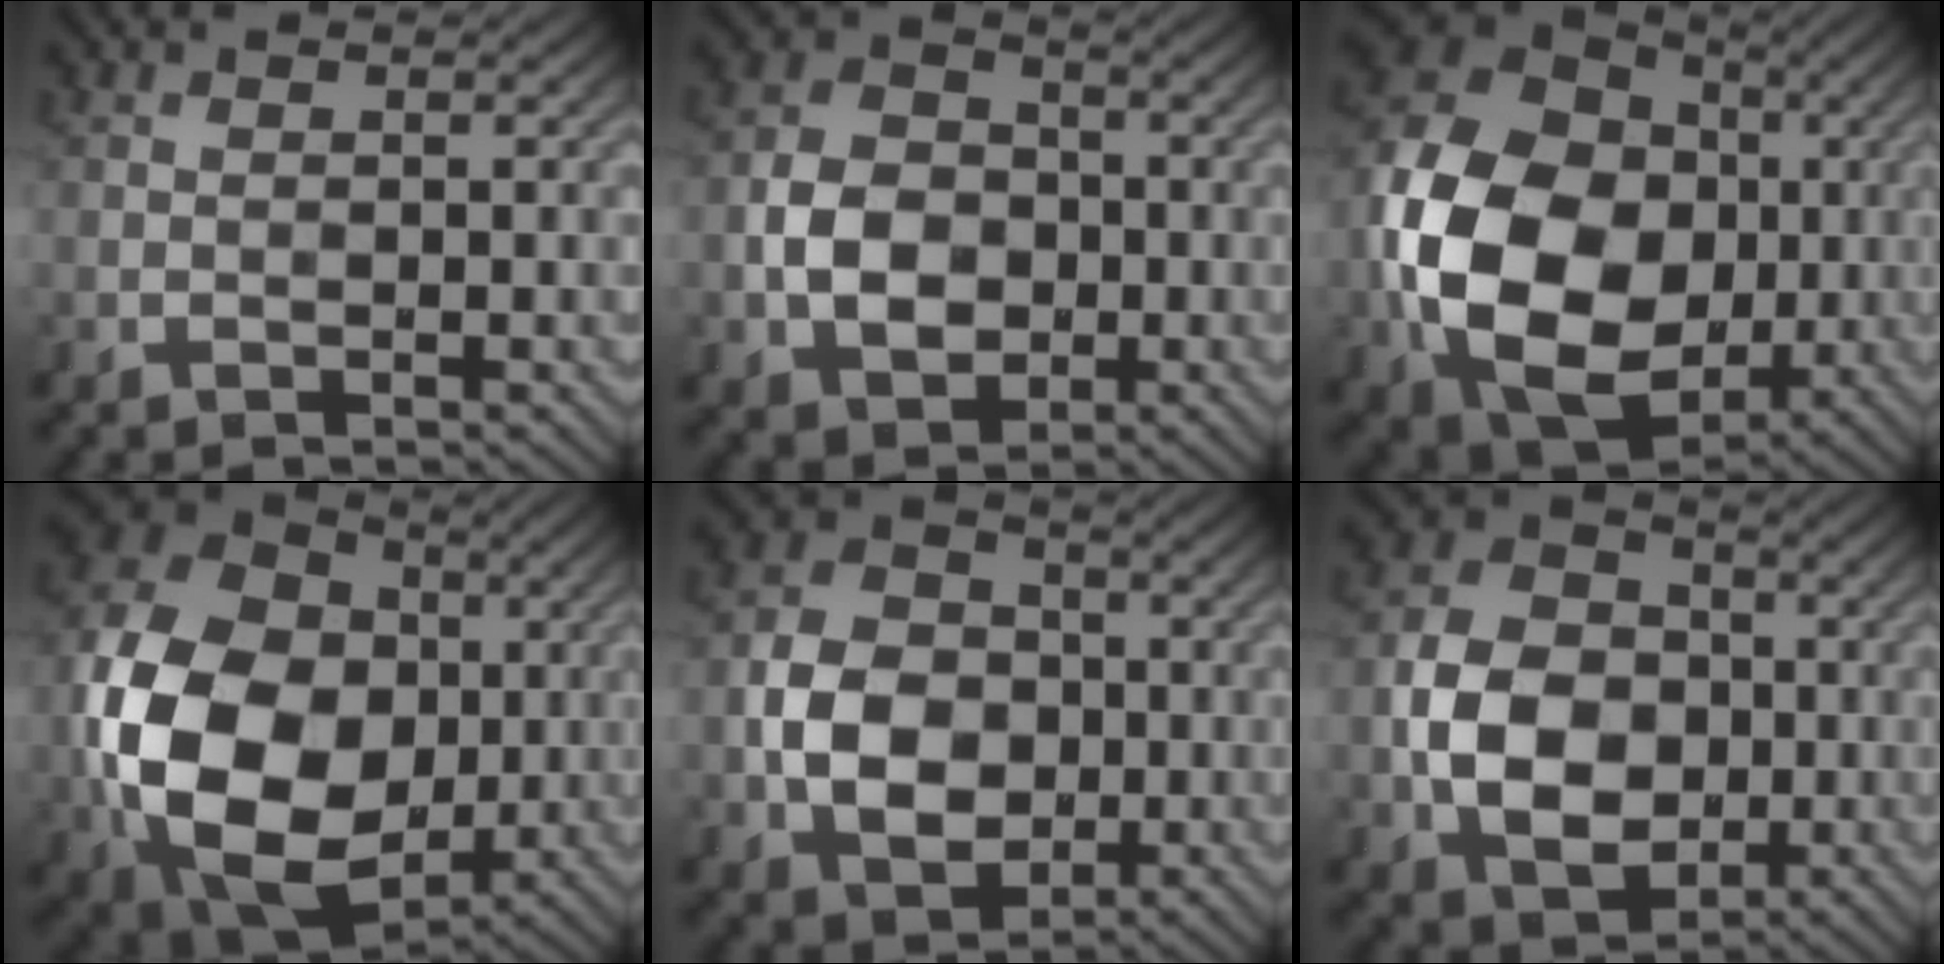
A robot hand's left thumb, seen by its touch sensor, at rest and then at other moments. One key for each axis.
{"total": 6.8, "fx": -1.4, "fy": 5.4, "fz": 4.0, "tx": -0.080, "ty": -0.003, "tz": -0.036}
{"total": 18.8, "fx": -2.3, "fy": 14.2, "fz": 12.1, "tx": -0.280, "ty": -0.025, "tz": -0.039}
{"total": 18.6, "fx": -2.3, "fy": 13.7, "fz": 12.3, "tx": -0.290, "ty": -0.031, "tz": -0.035}
{"total": 8.8, "fx": -1.4, "fy": 6.9, "fz": 5.3, "tx": -0.110, "ty": -0.005, "tz": -0.035}
{"total": 10.0, "fx": -1.5, "fy": 7.7, "fz": 6.2, "tx": -0.136, "ty": -0.005, "tz": -0.036}